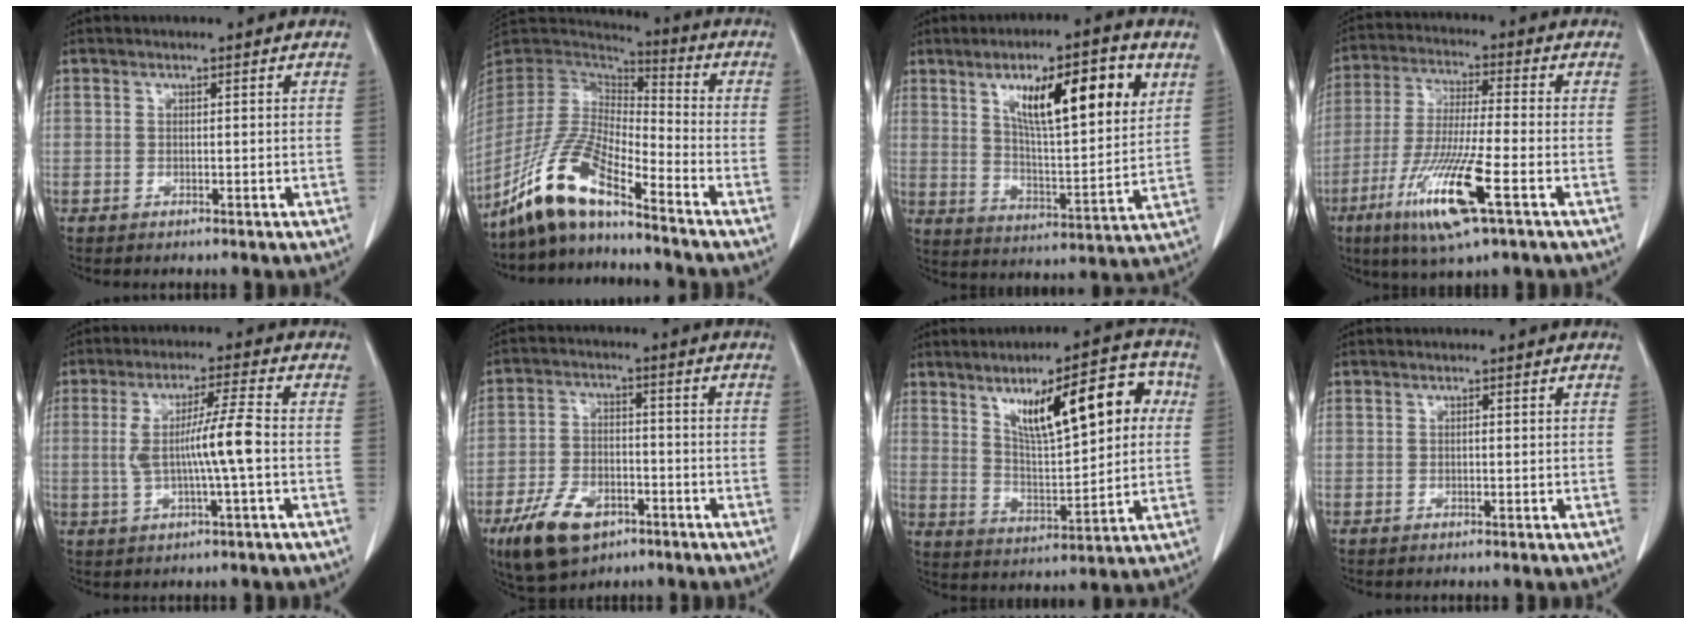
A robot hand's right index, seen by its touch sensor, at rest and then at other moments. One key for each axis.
{"total": 12.8, "fx": -9.5, "fy": 2.1, "fz": 8.3, "tx": -0.176, "ty": -0.003, "tz": -0.184}
{"total": 16.4, "fx": 7.2, "fy": 3.4, "fz": 14.3, "tx": -0.223, "ty": 0.004, "tz": 0.119}
{"total": 14.7, "fx": -6.5, "fy": 0.8, "fz": 13.2, "tx": -0.270, "ty": -0.031, "tz": -0.117}
{"total": 8.1, "fx": -0.6, "fy": -0.4, "fz": 8.1, "tx": -0.153, "ty": 0.006, "tz": -0.008}
{"total": 10.4, "fx": -6.0, "fy": 5.6, "fz": 6.3, "tx": -0.125, "ty": -0.003, "tz": -0.100}
{"total": 15.4, "fx": 5.3, "fy": 4.4, "fz": 13.8, "tx": -0.202, "ty": 0.026, "tz": 0.087}
{"total": 0.0}